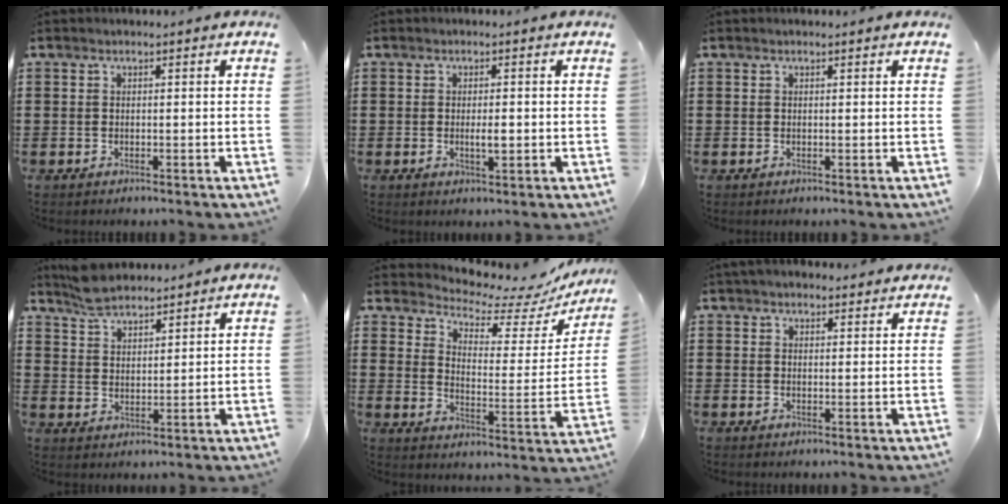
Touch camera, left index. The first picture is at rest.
{"total": 2.4, "force": [-0.1, 0.8, 2.3], "torque": [-0.042, -0.002, -0.002]}
{"total": 0.0}
{"total": 5.4, "force": [4.9, 2.0, 1.2], "torque": [-0.039, -0.005, 0.093]}
{"total": 5.6, "force": [5.2, 1.1, 1.8], "torque": [-0.049, -0.047, 0.081]}
{"total": 2.6, "force": [2.3, 1.0, 0.5], "torque": [-0.016, 0.002, 0.045]}